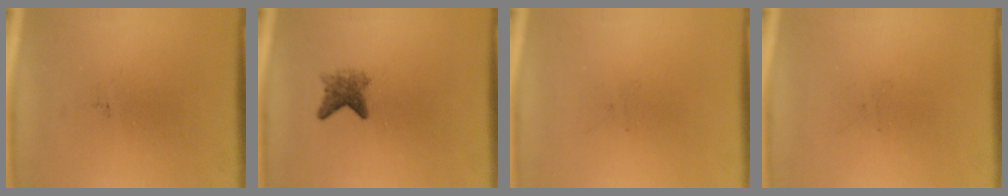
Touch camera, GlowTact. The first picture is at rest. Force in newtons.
{"total": 2.9}
{"total": 0.0}
{"total": 0.0}